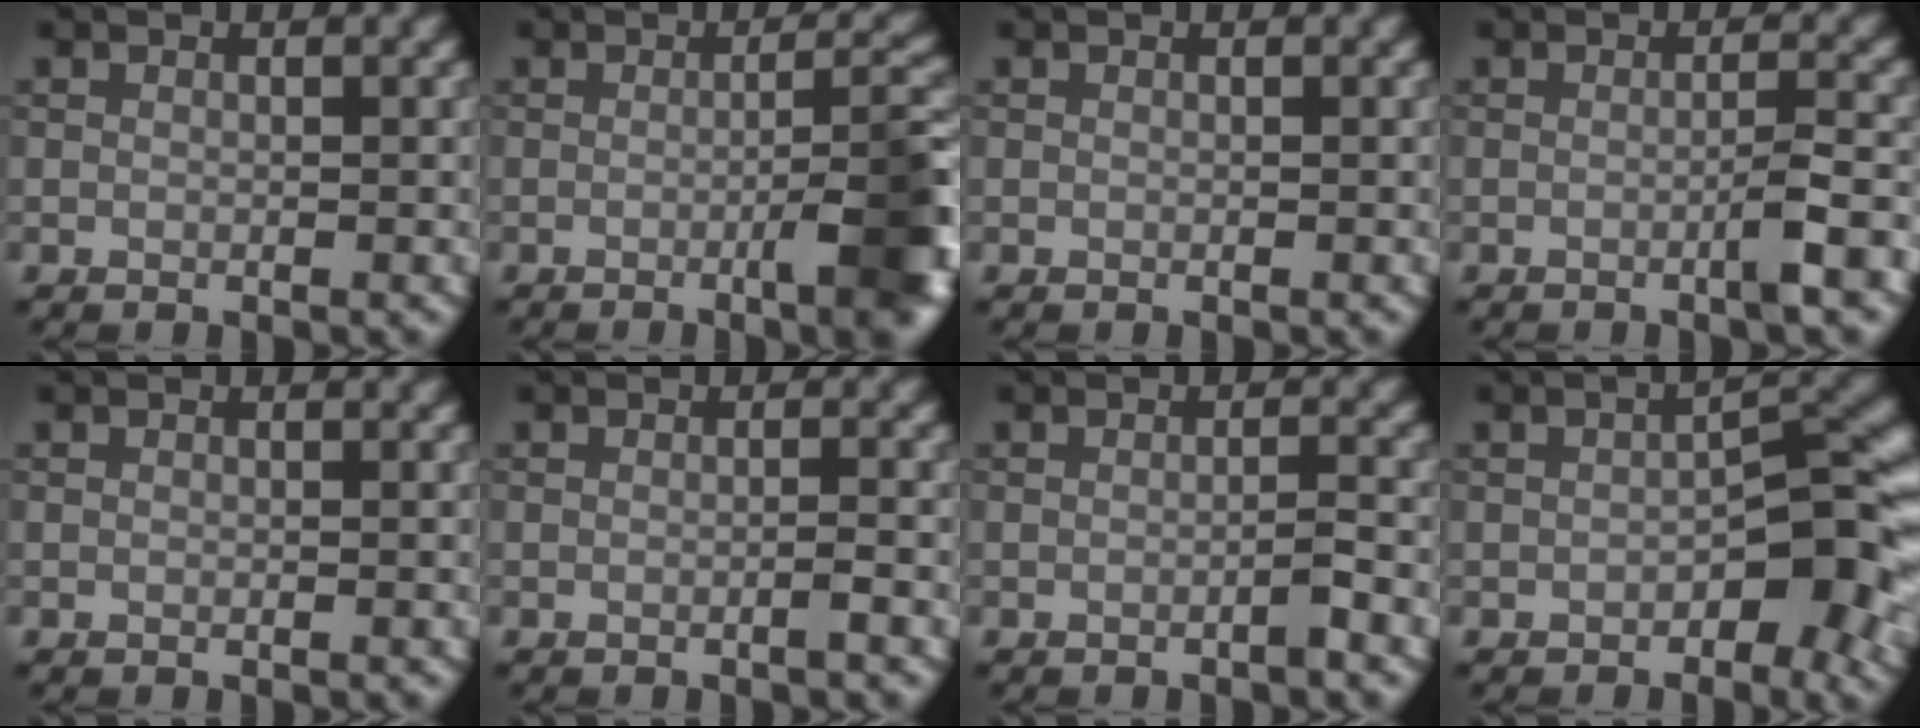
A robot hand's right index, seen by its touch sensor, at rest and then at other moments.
{"total": 7.5, "force": [-2.3, 1.7, 6.9], "torque": [-0.082, 0.008, -0.034]}
{"total": 0.0}
{"total": 2.5, "force": [-1.0, 0.2, 2.3], "torque": [-0.033, 0.009, -0.025]}
{"total": 0.0}
{"total": 1.0, "force": [-0.5, 0.0, 0.9], "torque": [-0.012, 0.004, -0.013]}
{"total": 1.4, "force": [-0.7, 0.1, 1.2], "torque": [-0.015, 0.008, -0.019]}
{"total": 6.1, "force": [-1.7, 2.7, 5.2], "torque": [-0.054, 0.013, -0.029]}